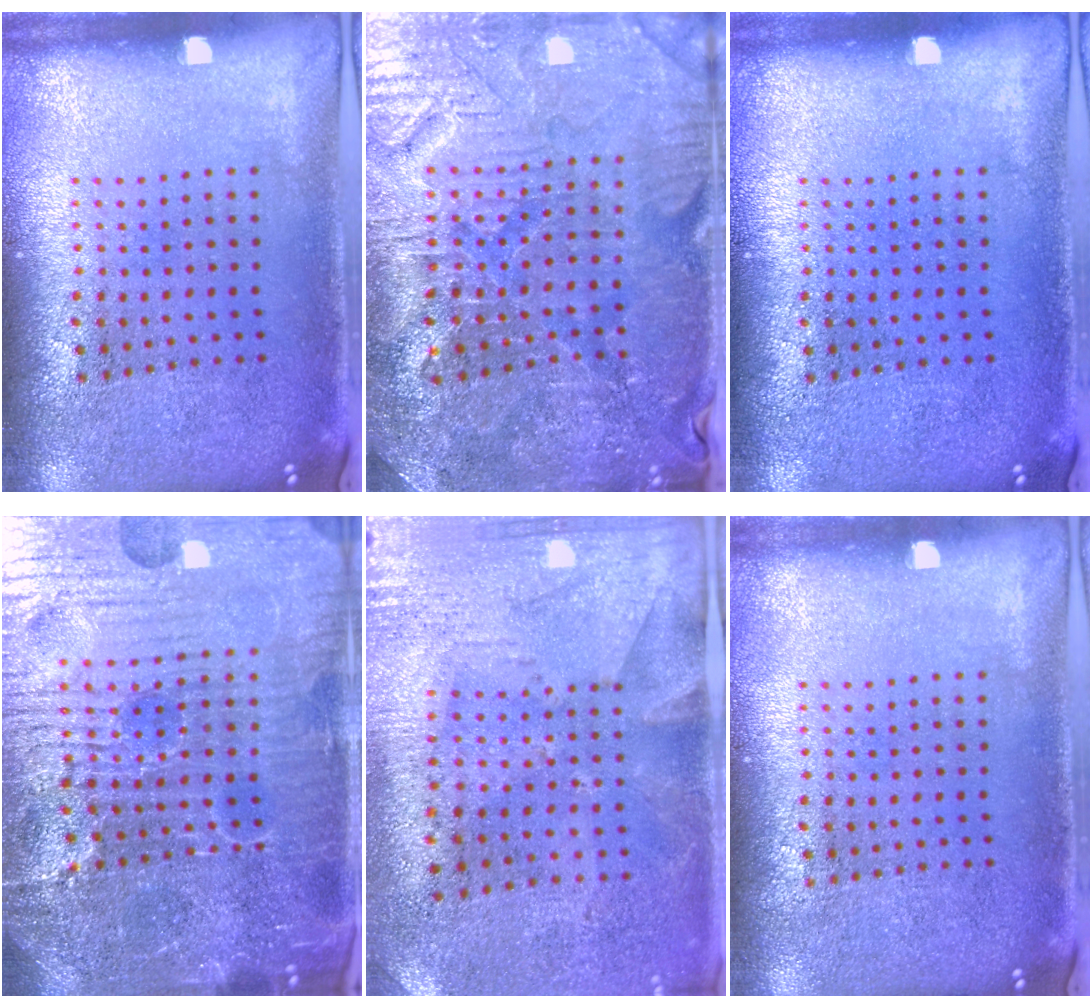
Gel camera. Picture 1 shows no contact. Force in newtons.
{"total": 3.6, "press": 3.6, "slide": 0.5}
{"total": 0.0}
{"total": 6.4, "press": 5.8, "slide": 2.7}
{"total": 2.8, "press": 2.2, "slide": 1.6}
{"total": 0.0}